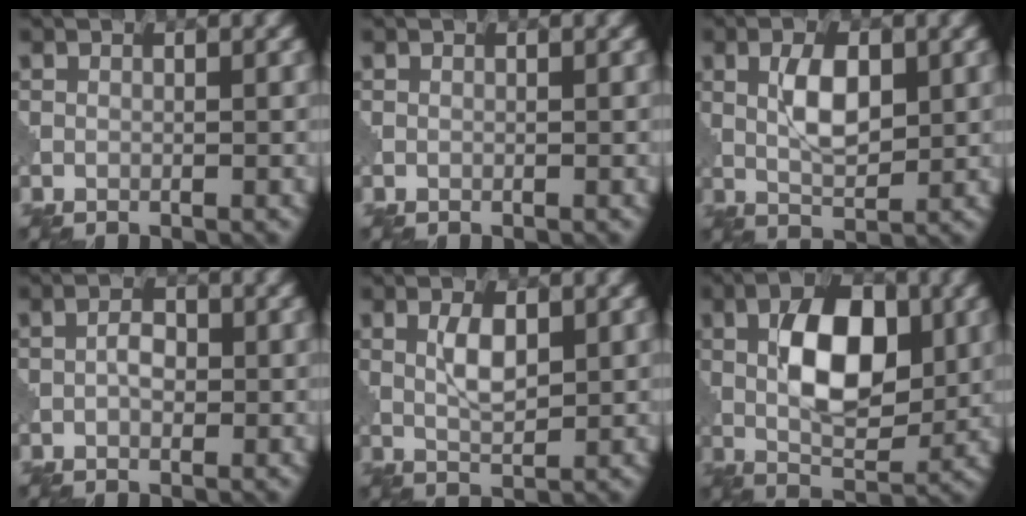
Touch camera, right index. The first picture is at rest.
{"total": 0.0}
{"total": 4.0, "force": [1.3, 1.8, 3.3], "torque": [-0.069, 0.001, 0.028]}
{"total": 1.6, "force": [0.0, 1.0, 1.3], "torque": [-0.023, 0.004, 0.000]}
{"total": 2.7, "force": [1.3, 1.0, 2.1], "torque": [-0.048, 0.001, 0.028]}
{"total": 8.4, "force": [1.8, 4.3, 6.9], "torque": [-0.115, 0.006, 0.031]}